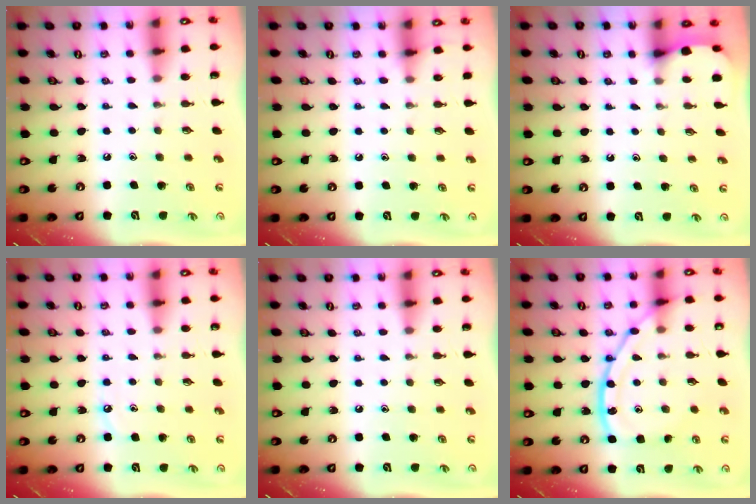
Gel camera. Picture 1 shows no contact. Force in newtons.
{"total": 3.5, "press": 3.5, "slide": 0.6}
{"total": 2.6, "press": 2.6, "slide": 0.4}
{"total": 4.0, "press": 4.0, "slide": 0.2}
{"total": 0.0}
{"total": 13.0, "press": 13.0, "slide": 0.3}